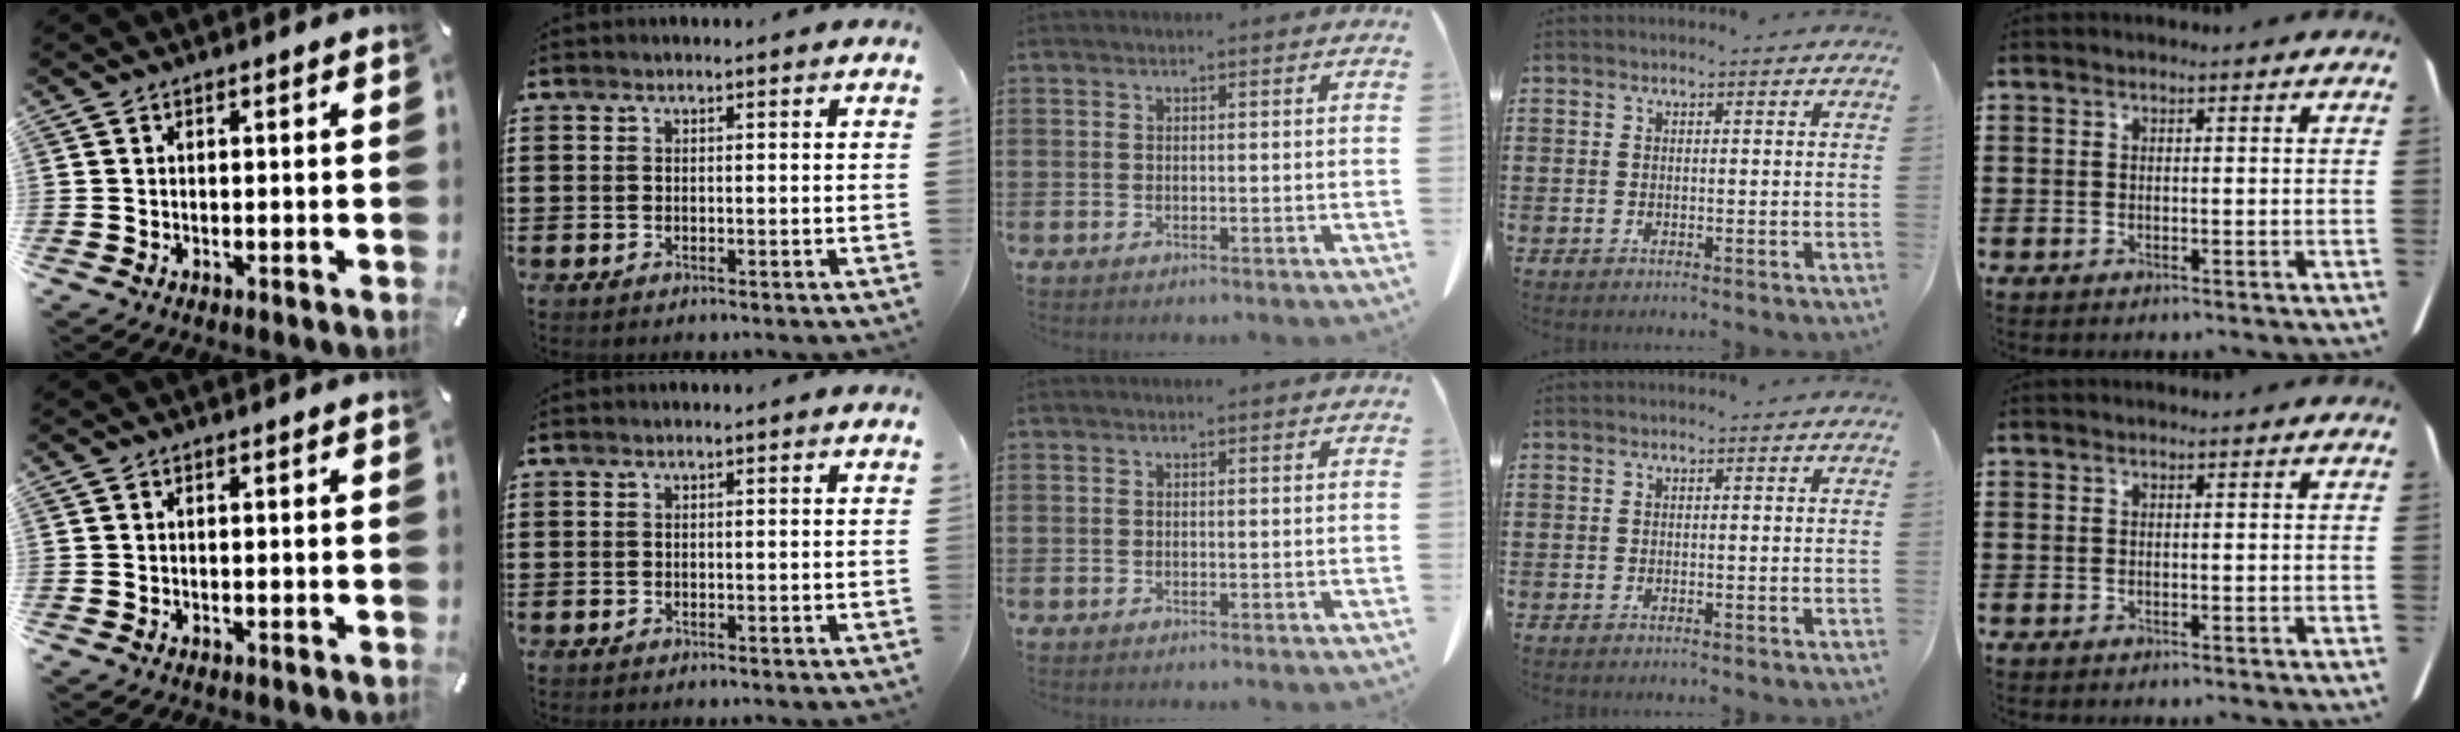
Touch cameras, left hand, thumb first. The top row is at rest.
{}